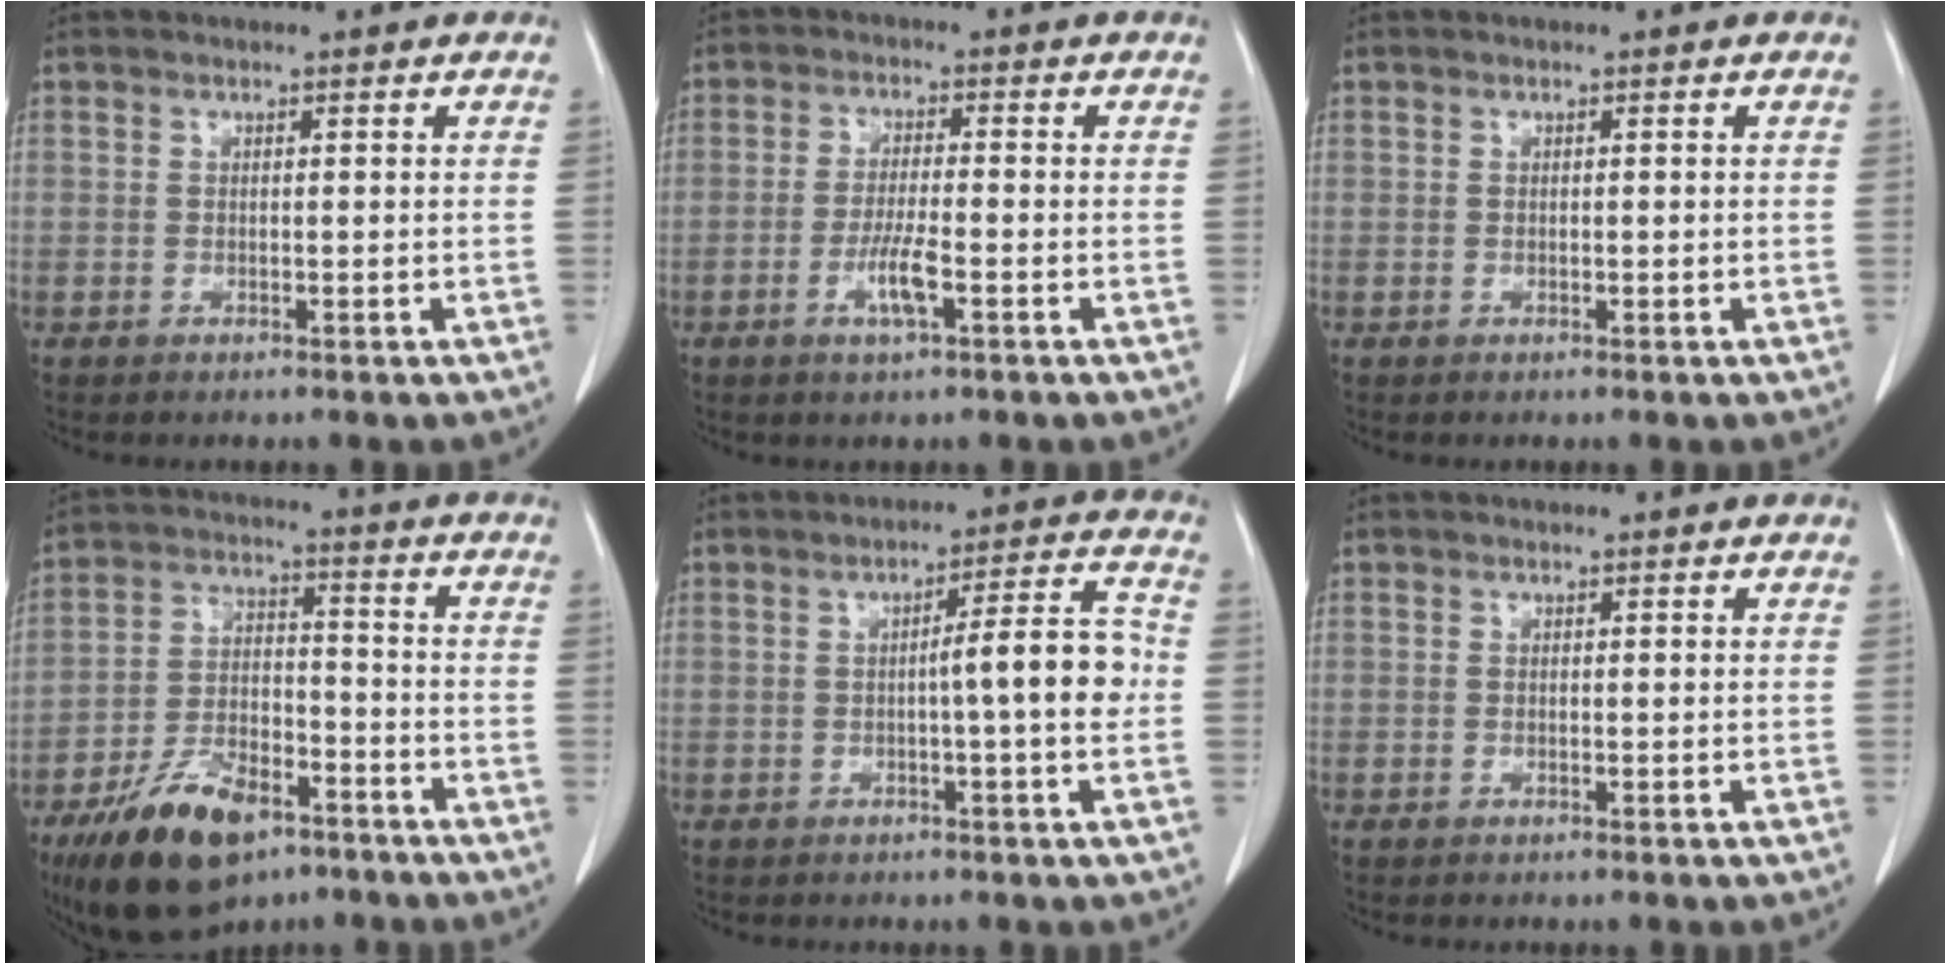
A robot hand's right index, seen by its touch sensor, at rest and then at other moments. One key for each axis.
{"total": 4.8, "fx": -1.9, "fy": 0.6, "fz": 4.4, "tx": -0.083, "ty": -0.003, "tz": -0.034}
{"total": 0.0}
{"total": 14.4, "fx": -9.2, "fy": 6.2, "fz": 9.2, "tx": -0.173, "ty": -0.006, "tz": -0.158}
{"total": 7.4, "fx": -0.8, "fy": 0.0, "fz": 7.3, "tx": -0.102, "ty": 0.013, "tz": -0.013}
{"total": 0.0}